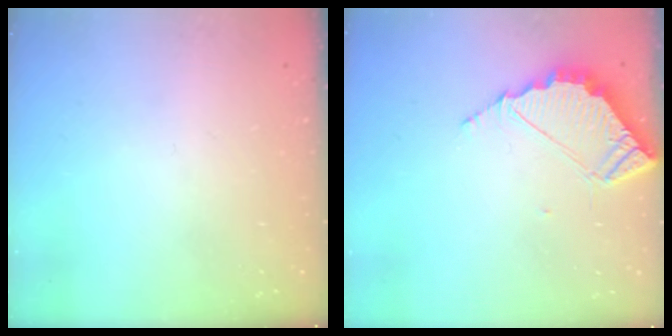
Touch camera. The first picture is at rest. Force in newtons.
{"total": 5.5, "press": 5.5, "slide": 0.2}